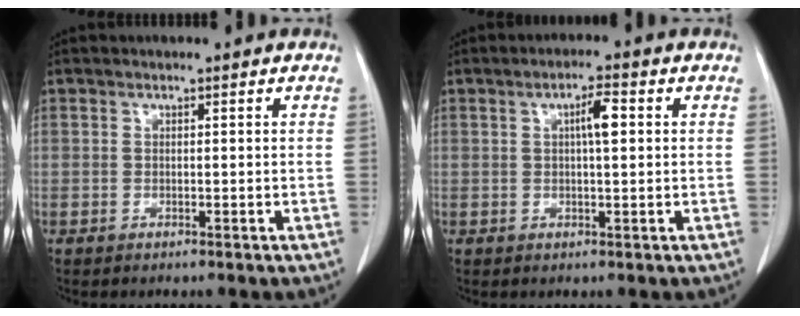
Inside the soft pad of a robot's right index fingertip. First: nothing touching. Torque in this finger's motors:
{"motor_torque": [0.48, -0.05, 0.06, 0.05]}